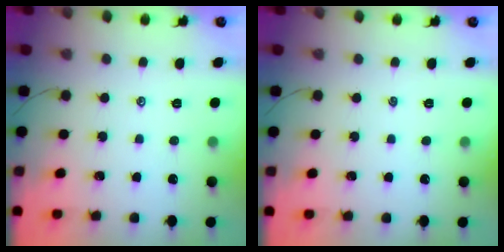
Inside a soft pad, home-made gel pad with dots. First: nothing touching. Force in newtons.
{"total": 0.0}